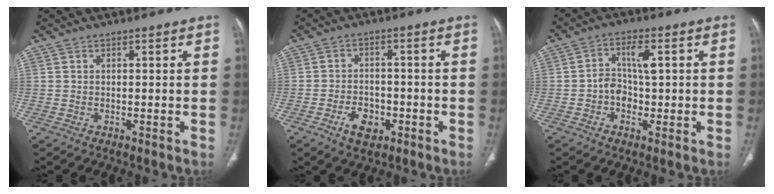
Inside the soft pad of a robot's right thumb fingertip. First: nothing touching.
{"total": 5.7, "force": [-2.8, 3.7, 3.3], "torque": [-0.047, 0.018, -0.044]}
{"total": 5.8, "force": [-0.1, 3.7, 4.5], "torque": [-0.073, 0.018, -0.004]}